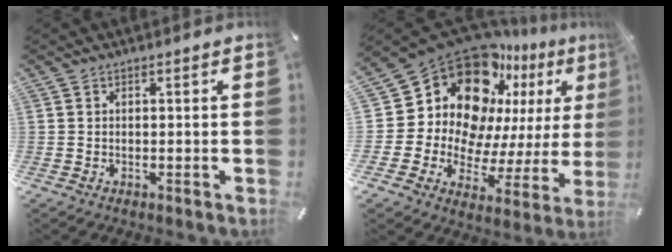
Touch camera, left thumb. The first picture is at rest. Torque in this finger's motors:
{"motor_torque": [2.69, 2.32, 0.91, 0.35, 0.16]}